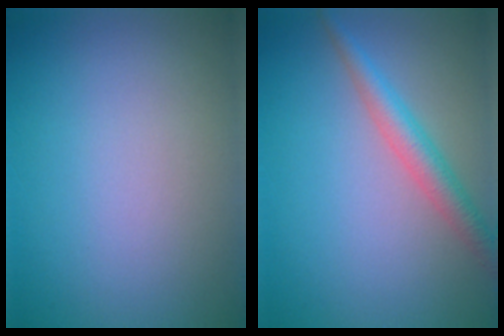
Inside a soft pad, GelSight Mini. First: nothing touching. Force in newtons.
{"total": 2.9, "press": 2.9, "slide": 0.2}